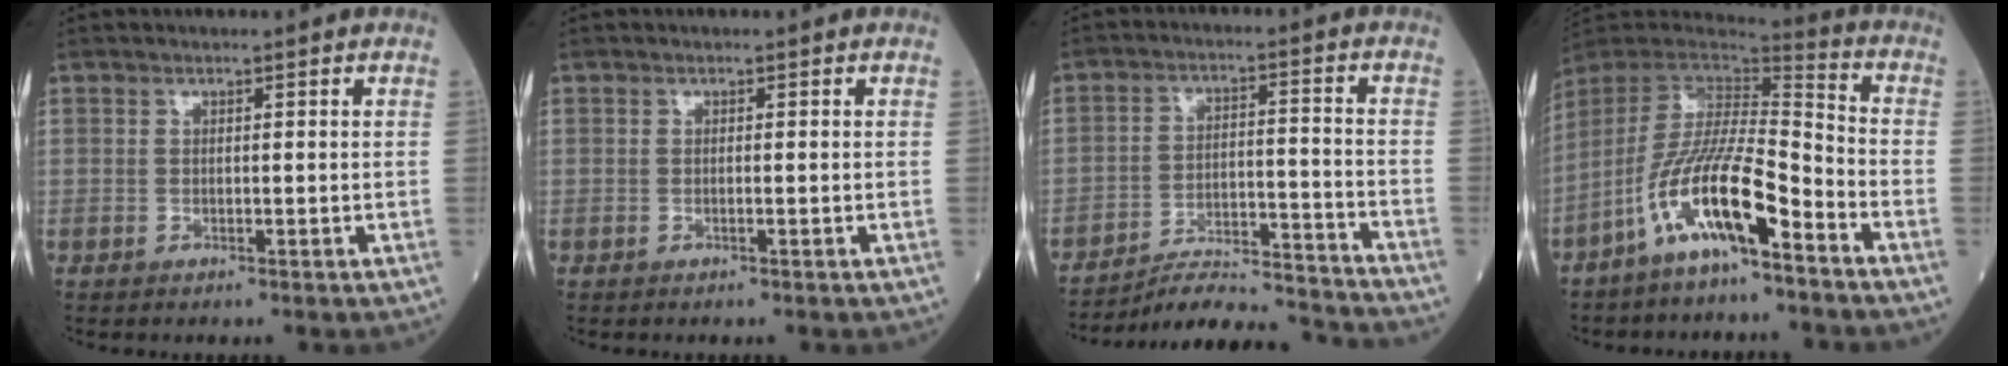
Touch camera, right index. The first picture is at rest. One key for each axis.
{"total": 0.0}
{"total": 14.9, "fx": -14.6, "fy": -0.6, "fz": 2.8, "tx": -0.041, "ty": 0.009, "tz": -0.223}
{"total": 14.1, "fx": -8.0, "fy": 2.1, "fz": 11.4, "tx": -0.227, "ty": -0.002, "tz": -0.150}